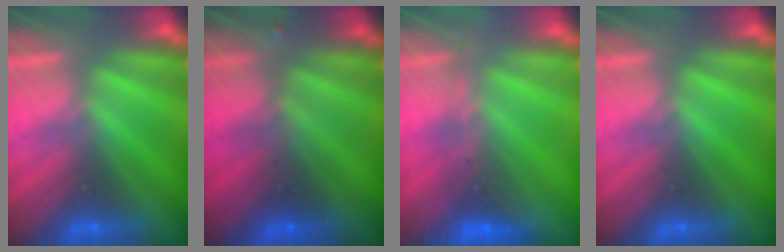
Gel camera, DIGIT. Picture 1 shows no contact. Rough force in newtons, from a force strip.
{"total": 1.9}
{"total": 1.8}
{"total": 0.0}